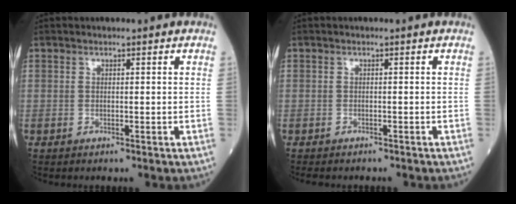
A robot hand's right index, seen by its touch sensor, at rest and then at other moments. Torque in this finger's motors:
{"motor_torque": [-0.70, 0.00, -1.06, -0.21]}